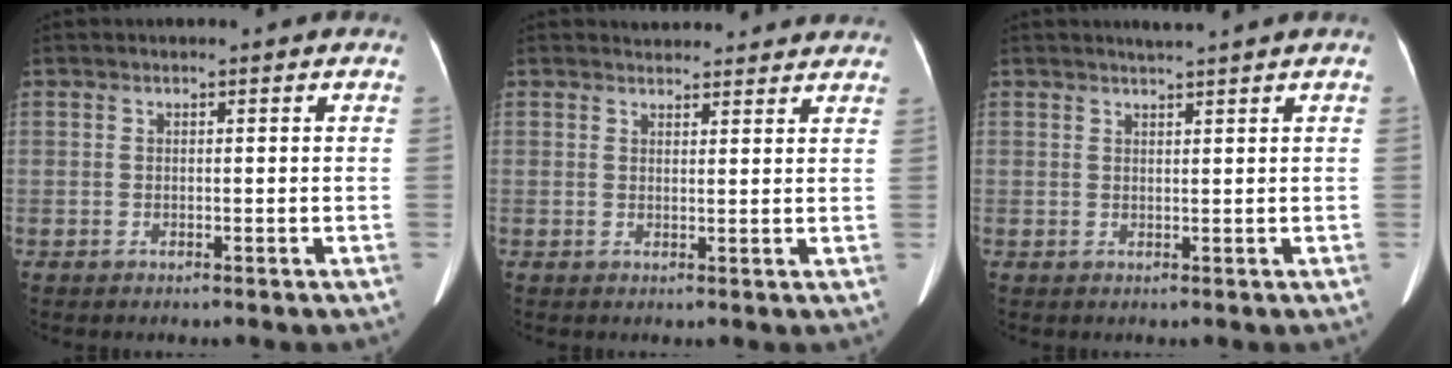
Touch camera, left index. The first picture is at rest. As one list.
[{"total": 7.8, "force": [7.5, 1.9, 1.4], "torque": [-0.005, 0.019, 0.075]}, {"total": 1.6, "force": [1.4, -0.7, 0.4], "torque": [-0.006, -0.001, 0.030]}]